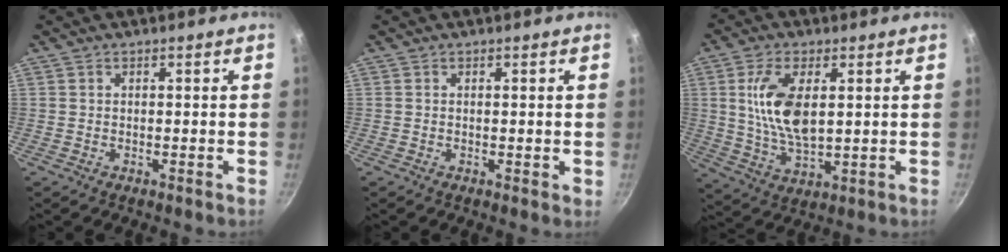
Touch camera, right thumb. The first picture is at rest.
{"total": 0.8, "force": [0.1, 0.1, 0.8], "torque": [-0.010, -0.003, 0.001]}
{"total": 11.8, "force": [2.5, 5.7, 10.1], "torque": [-0.187, -0.011, 0.053]}